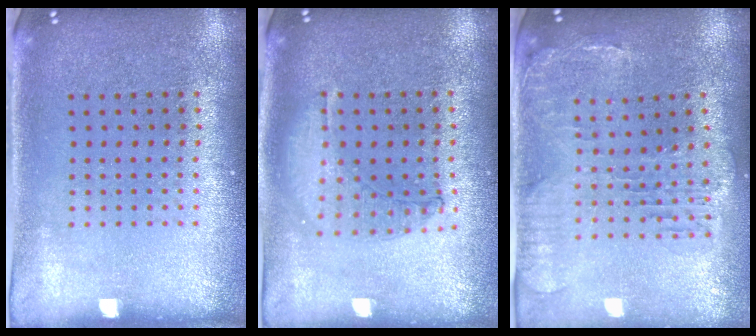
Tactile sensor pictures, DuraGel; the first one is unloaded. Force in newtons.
{"total": 1.0, "press": 1.0, "slide": 0.3}
{"total": 1.2, "press": 1.1, "slide": 0.4}